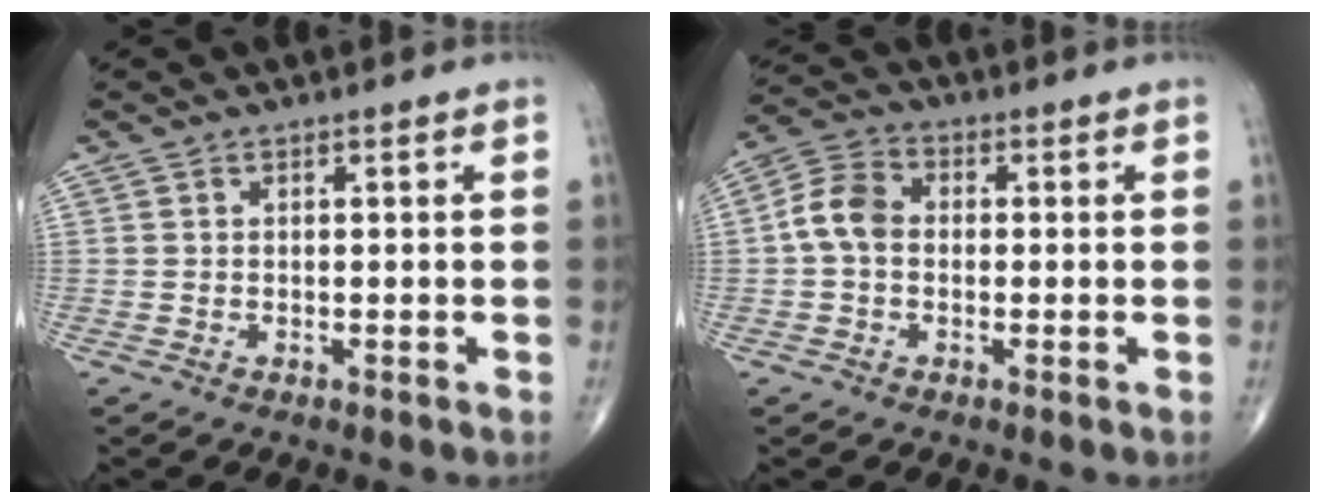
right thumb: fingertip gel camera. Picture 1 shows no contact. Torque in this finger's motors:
{"motor_torque": [0.05, 0.06, 0.04, -0.10, 0.06]}